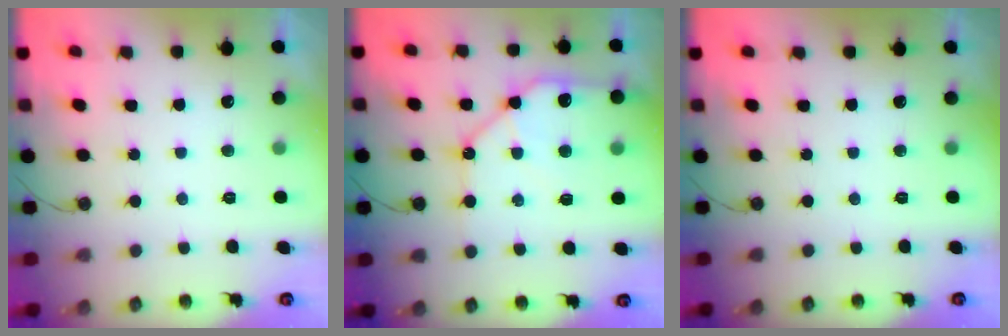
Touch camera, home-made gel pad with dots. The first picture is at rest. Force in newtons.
{"total": 12.9, "press": 12.8, "slide": 1.5}
{"total": 0.0}